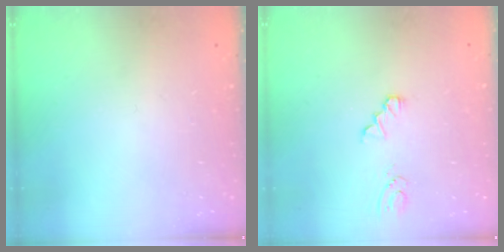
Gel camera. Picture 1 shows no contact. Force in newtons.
{"total": 1.1, "press": 1.1, "slide": 0.2}